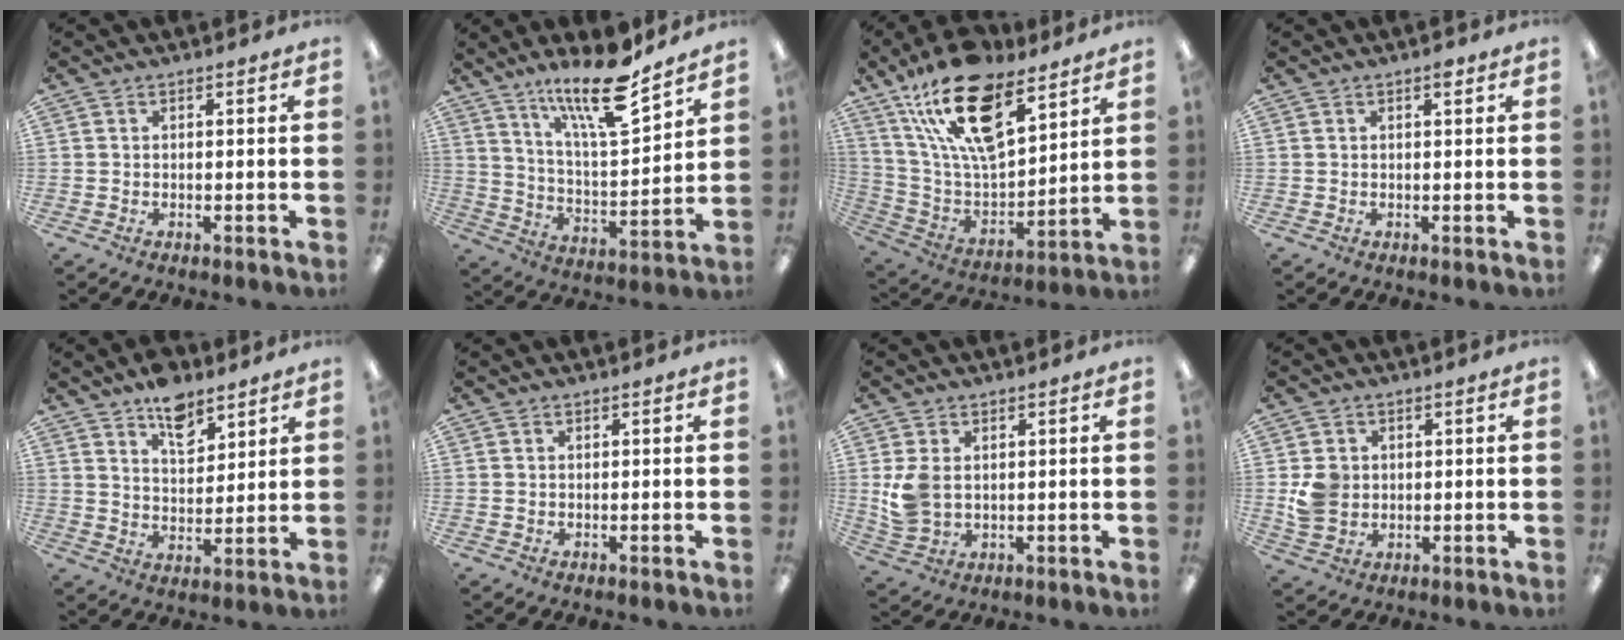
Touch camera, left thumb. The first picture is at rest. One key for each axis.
{"total": 17.4, "fx": 12.9, "fy": 4.1, "fz": 10.9, "tx": -0.188, "ty": -0.075, "tz": 0.211}
{"total": 22.2, "fx": 14.2, "fy": 9.9, "fz": 13.9, "tx": -0.254, "ty": -0.075, "tz": 0.250}
{"total": 1.5, "fx": 0.9, "fy": 0.5, "fz": 1.1, "tx": -0.009, "ty": -0.004, "tz": 0.011}
{"total": 9.1, "fx": 6.5, "fy": 4.8, "fz": 4.3, "tx": -0.055, "ty": -0.035, "tz": 0.114}
{"total": 0.0}
{"total": 6.2, "fx": 1.2, "fy": 4.4, "fz": 4.2, "tx": -0.093, "ty": -0.003, "tz": 0.021}
{"total": 5.8, "fx": 0.7, "fy": 5.2, "fz": 2.6, "tx": -0.039, "ty": 0.008, "tz": 0.017}